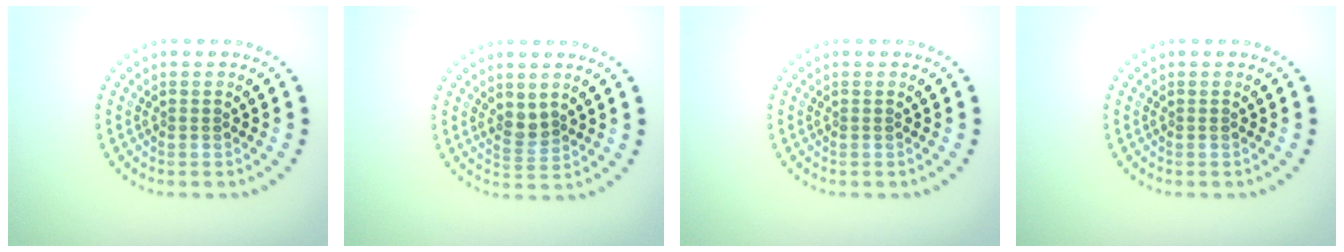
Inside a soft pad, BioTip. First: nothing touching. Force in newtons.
{"total": 1.8, "press": 1.5, "slide": 0.9}
{"total": 0.0}
{"total": 0.0}